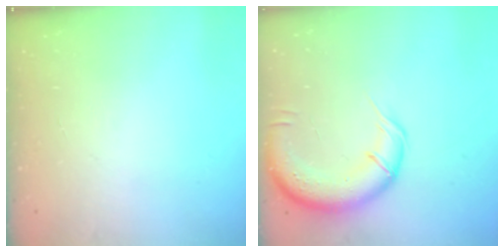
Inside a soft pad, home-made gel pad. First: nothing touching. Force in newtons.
{"total": 14.0, "press": 13.7, "slide": 2.9}